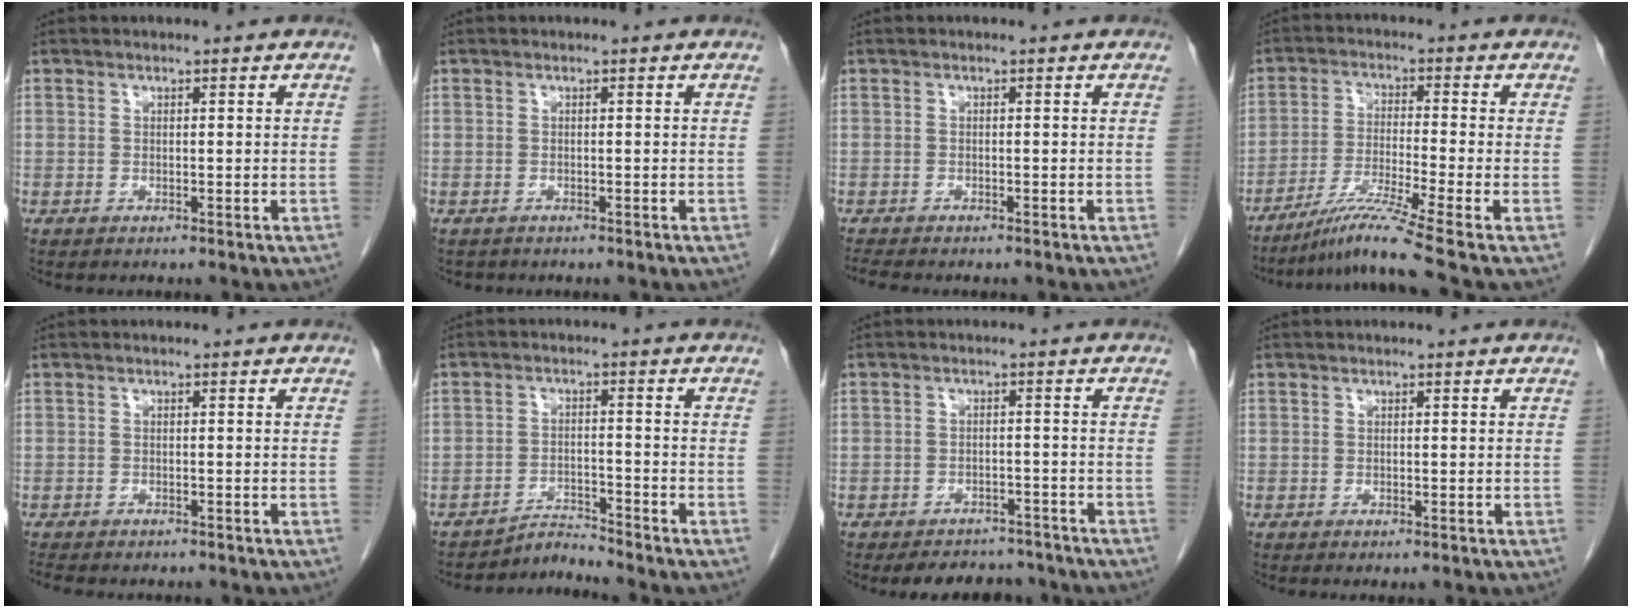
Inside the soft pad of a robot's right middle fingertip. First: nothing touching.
{"total": 0.7, "force": [-0.6, 0.4, 0.0], "torque": [-0.013, -0.001, -0.008]}
{"total": 2.2, "force": [-2.0, 0.3, 0.9], "torque": [-0.021, -0.007, -0.028]}
{"total": 9.0, "force": [-6.8, -2.9, 5.2], "torque": [-0.096, -0.029, -0.125]}
{"total": 3.8, "force": [-3.2, 1.3, 1.5], "torque": [-0.029, -0.010, -0.042]}
{"total": 3.7, "force": [-3.3, -1.2, -1.2], "torque": [0.026, -0.006, -0.053]}
{"total": 7.1, "force": [-6.3, 2.9, 1.1], "torque": [-0.006, 0.000, -0.081]}
{"total": 0.0}